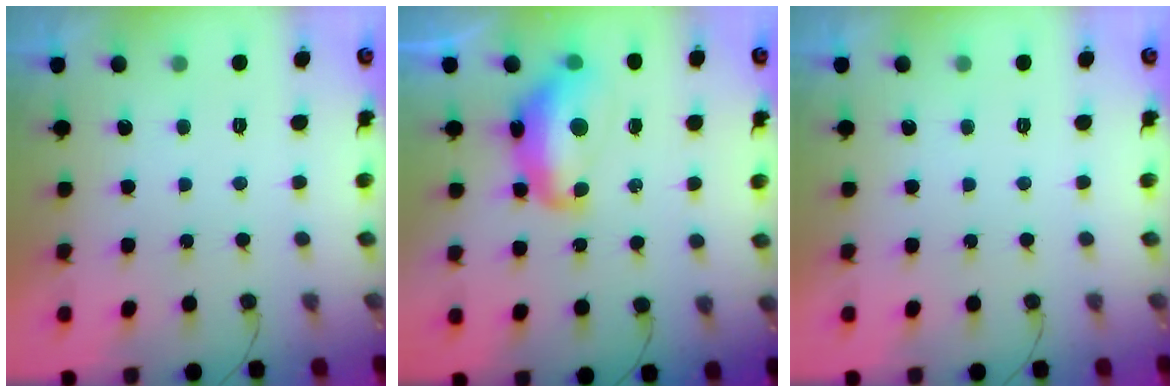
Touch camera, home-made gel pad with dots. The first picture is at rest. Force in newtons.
{"total": 12.9, "press": 12.8, "slide": 1.1}
{"total": 0.0}